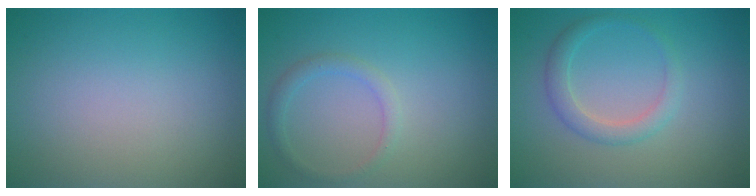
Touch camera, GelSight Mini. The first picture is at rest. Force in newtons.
{"total": 1.5, "press": 1.5, "slide": 0.1}
{"total": 2.2, "press": 2.2, "slide": 0.2}